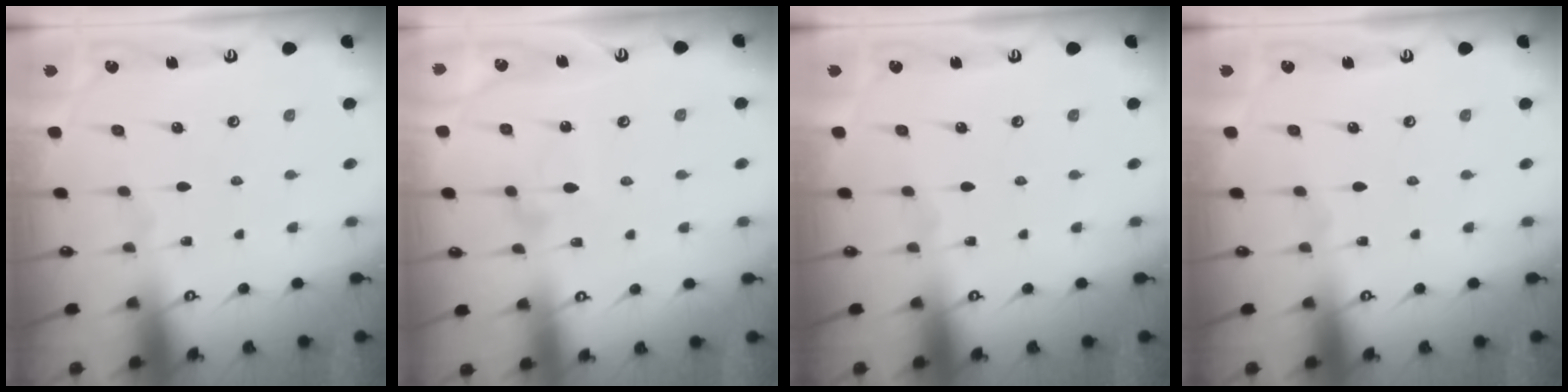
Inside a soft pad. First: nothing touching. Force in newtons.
{"total": 4.6, "press": 4.6, "slide": 0.4}
{"total": 0.0}
{"total": 0.0}